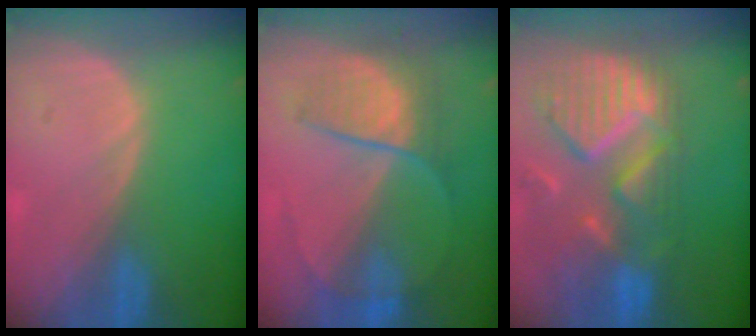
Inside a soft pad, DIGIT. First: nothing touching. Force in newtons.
{"total": 6.6, "press": 6.5, "slide": 1.5}
{"total": 12.9, "press": 10.9, "slide": 6.9}